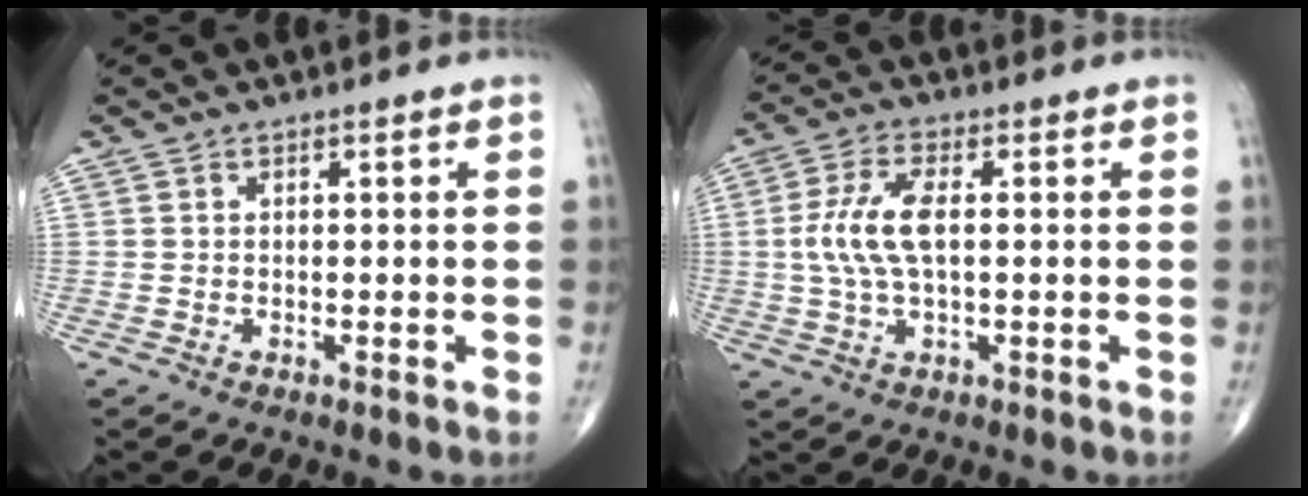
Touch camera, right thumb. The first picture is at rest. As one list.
[{"total": 8.5, "force": [0.5, 3.6, 7.7], "torque": [-0.176, 0.009, 0.009]}]